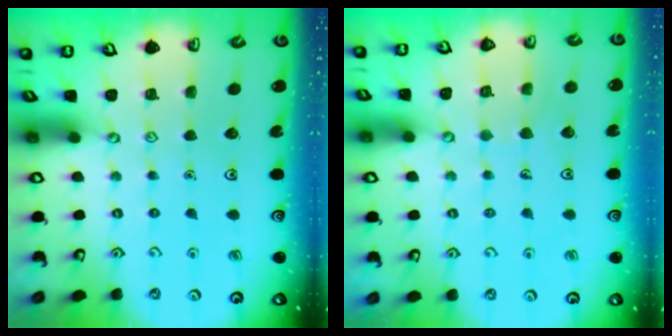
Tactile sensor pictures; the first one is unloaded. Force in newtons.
{"total": 5.2, "press": 5.1, "slide": 0.3}